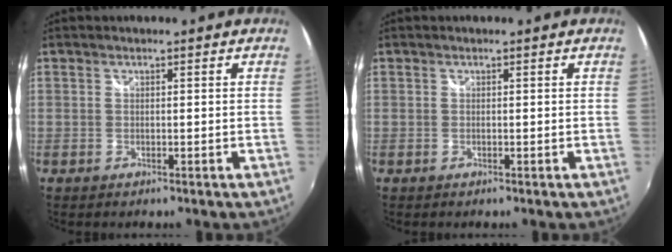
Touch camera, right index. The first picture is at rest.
{"total": 0.0}